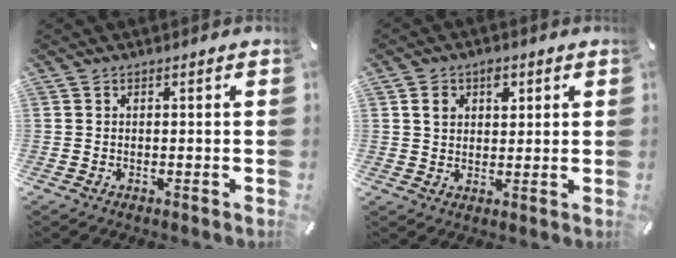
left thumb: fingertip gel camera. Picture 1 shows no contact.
{"total": 5.1, "force": [1.7, 3.9, 2.7], "torque": [-0.031, -0.004, 0.023]}